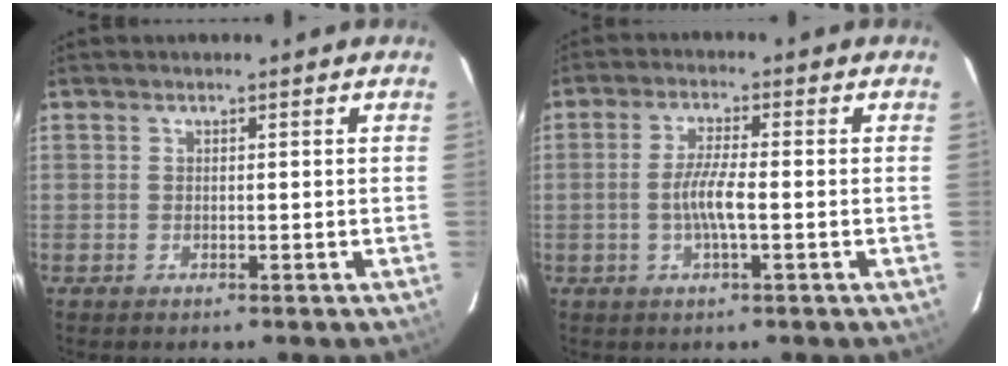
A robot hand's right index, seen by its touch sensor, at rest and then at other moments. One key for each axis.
{"total": 5.2, "fx": -1.1, "fy": 0.5, "fz": 5.0, "tx": -0.097, "ty": -0.001, "tz": -0.022}